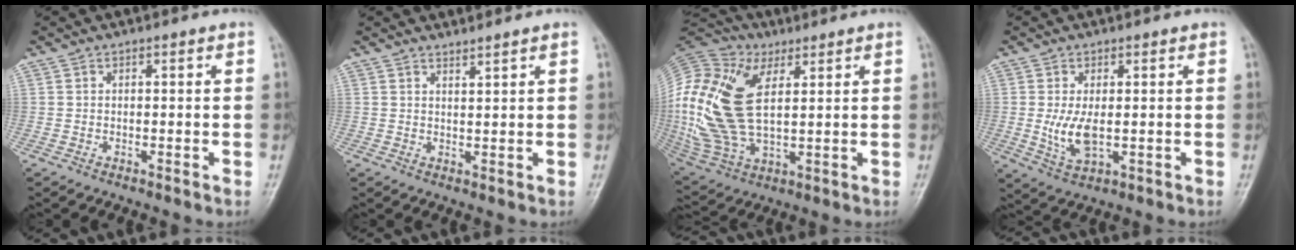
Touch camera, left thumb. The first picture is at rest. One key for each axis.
{"total": 1.5, "fx": 1.3, "fy": -0.5, "fz": 0.3, "tx": -0.003, "ty": -0.018, "tz": 0.024}
{"total": 20.5, "fx": 4.7, "fy": 10.8, "fz": 16.8, "tx": -0.373, "ty": -0.012, "tz": 0.085}
{"total": 5.5, "fx": -0.1, "fy": 2.6, "fz": 4.9, "tx": -0.097, "ty": -0.015, "tz": 0.006}